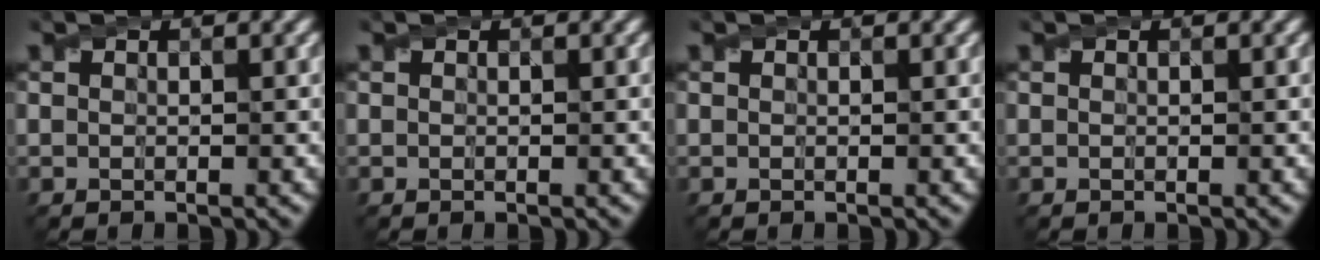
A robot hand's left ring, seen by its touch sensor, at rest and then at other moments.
{"total": 0.0}
{"total": 0.0}
{"total": 0.0}